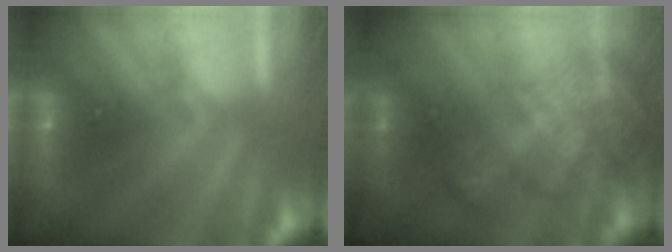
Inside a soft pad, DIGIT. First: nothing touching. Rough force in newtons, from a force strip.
{"total": 3.9}